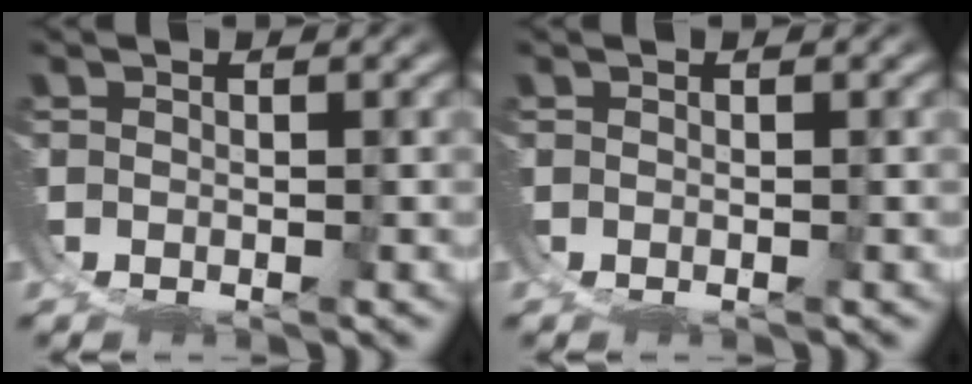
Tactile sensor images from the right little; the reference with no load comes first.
{"total": 0.0}